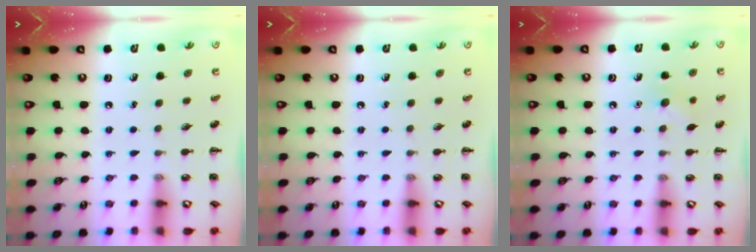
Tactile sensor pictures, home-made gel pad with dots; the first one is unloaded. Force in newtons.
{"total": 0.0}
{"total": 6.5, "press": 6.3, "slide": 1.3}